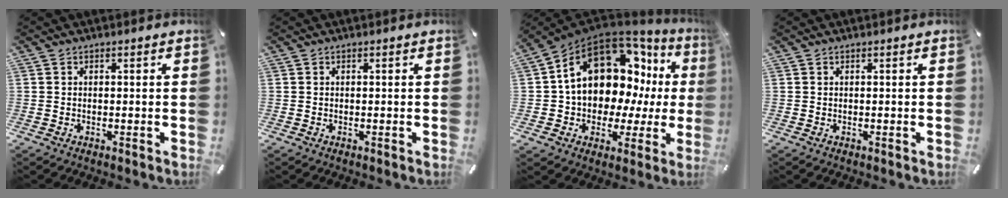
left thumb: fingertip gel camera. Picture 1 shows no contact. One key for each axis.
{"total": 0.0}
{"total": 18.0, "fx": 6.9, "fy": 12.2, "fz": 11.4, "tx": -0.188, "ty": -0.057, "tz": 0.116}
{"total": 0.0}